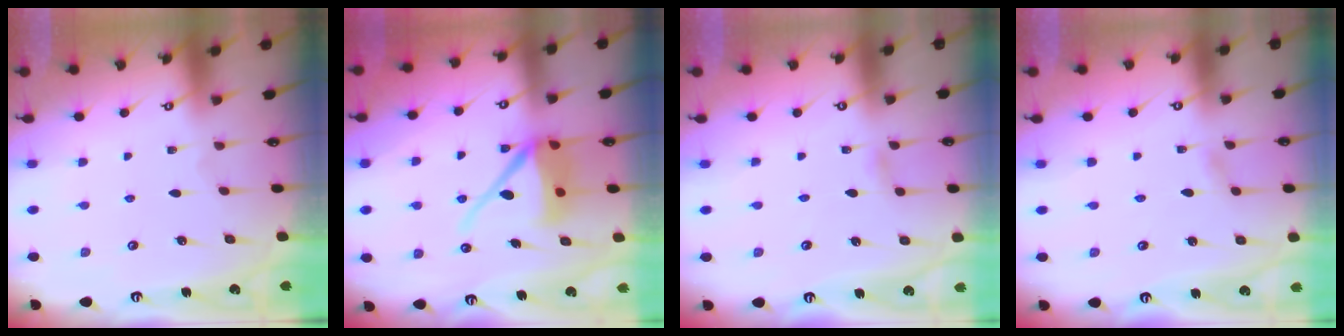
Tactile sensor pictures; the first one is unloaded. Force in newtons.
{"total": 11.5, "press": 11.4, "slide": 1.5}
{"total": 2.9, "press": 2.9, "slide": 0.3}
{"total": 1.4, "press": 1.4, "slide": 0.2}